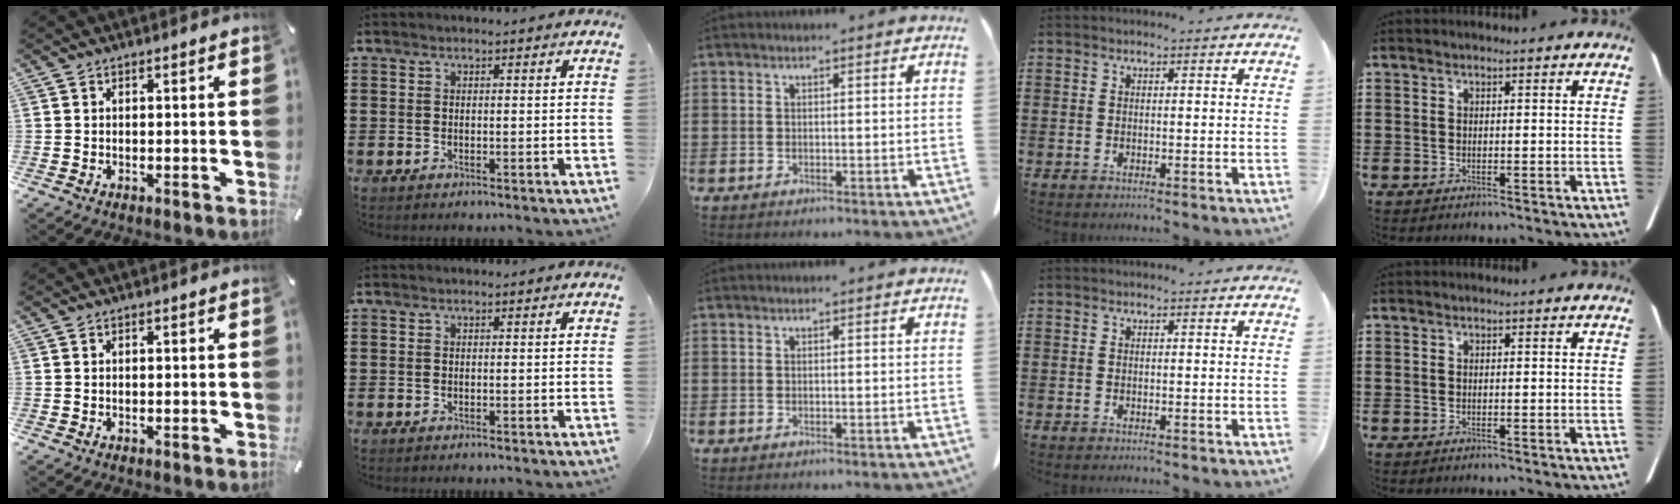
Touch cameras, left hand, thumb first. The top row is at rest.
{}